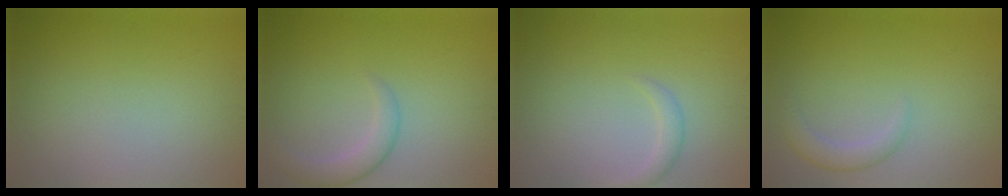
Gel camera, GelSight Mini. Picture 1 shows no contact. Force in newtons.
{"total": 2.7, "press": 2.7, "slide": 0.2}
{"total": 1.2, "press": 1.2, "slide": 0.0}
{"total": 2.1, "press": 2.1, "slide": 0.2}